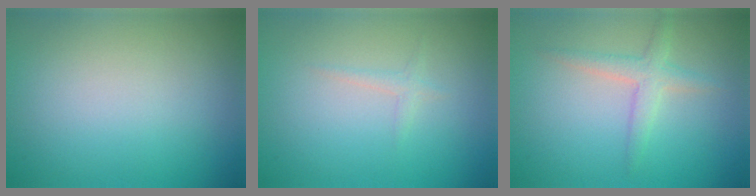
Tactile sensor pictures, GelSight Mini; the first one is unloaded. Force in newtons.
{"total": 0.8, "press": 0.8, "slide": 0.1}
{"total": 2.3, "press": 2.3, "slide": 0.1}